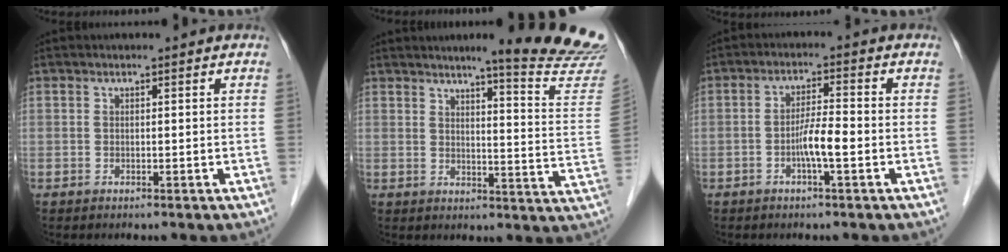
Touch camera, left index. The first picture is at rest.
{"total": 15.9, "force": [14.2, -1.1, 7.0], "torque": [-0.083, -0.101, 0.155]}
{"total": 4.3, "force": [-1.5, 0.2, 4.1], "torque": [-0.078, 0.001, -0.029]}